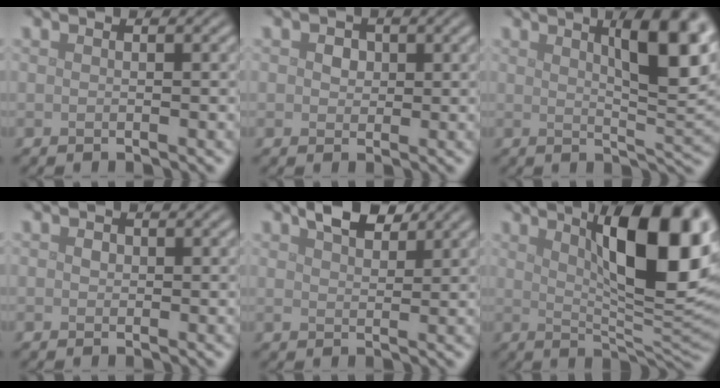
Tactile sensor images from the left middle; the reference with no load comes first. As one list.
[{"total": 1.4, "force": [0.3, 1.2, 0.7], "torque": [-0.013, 0.000, 0.002]}, {"total": 8.7, "force": [3.5, 2.3, 7.7], "torque": [-0.095, 0.008, 0.055]}, {"total": 0.7, "force": [0.0, 0.6, 0.2], "torque": [-0.008, -0.003, 0.000]}, {"total": 3.7, "force": [2.6, 1.6, 2.1], "torque": [-0.038, 0.005, 0.045]}, {"total": 12.7, "force": [4.6, 3.6, 11.3], "torque": [-0.143, 0.004, 0.074]}]